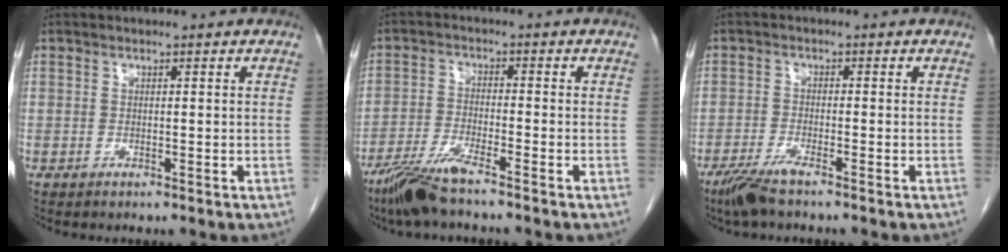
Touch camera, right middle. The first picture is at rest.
{"total": 6.6, "force": [-5.2, 0.1, 4.1], "torque": [-0.090, -0.022, -0.104]}
{"total": 4.2, "force": [-3.1, 0.1, 2.7], "torque": [-0.063, -0.012, -0.065]}